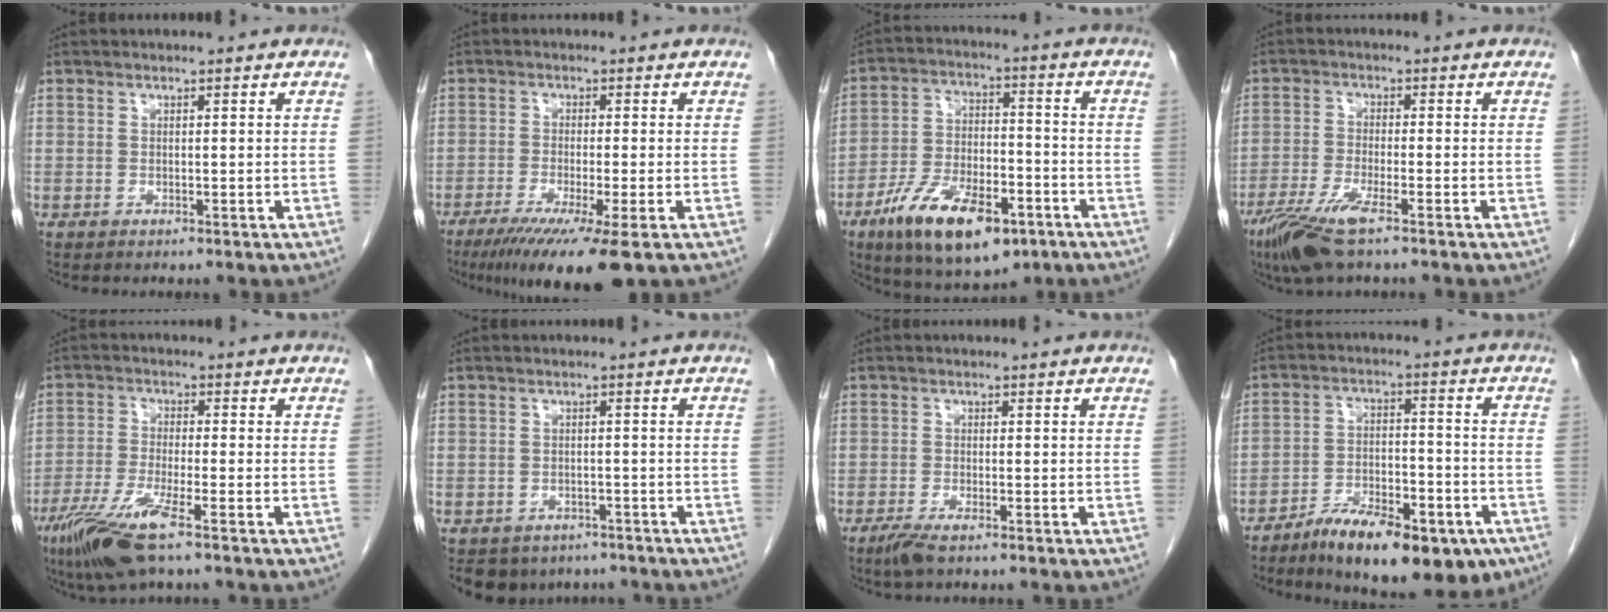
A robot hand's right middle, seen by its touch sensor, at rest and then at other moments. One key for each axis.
{"total": 10.2, "fx": -6.4, "fy": -0.1, "fz": 7.9, "tx": -0.121, "ty": -0.028, "tz": -0.101}
{"total": 15.2, "fx": -8.3, "fy": 6.2, "fz": 11.1, "tx": -0.195, "ty": -0.008, "tz": -0.135}
{"total": 7.1, "fx": -4.7, "fy": 0.8, "fz": 5.3, "tx": -0.111, "ty": -0.017, "tz": -0.089}
{"total": 8.6, "fx": -5.3, "fy": 0.5, "fz": 6.8, "tx": -0.142, "ty": -0.022, "tz": -0.101}
{"total": 7.3, "fx": -5.6, "fy": 4.5, "fz": 1.2, "tx": -0.011, "ty": 0.003, "tz": -0.068}
{"total": 2.7, "fx": -1.9, "fy": 0.4, "fz": 1.9, "tx": -0.043, "ty": -0.006, "tz": -0.039}
{"total": 16.8, "fx": -11.1, "fy": 6.2, "fz": 10.9, "tx": -0.134, "ty": 0.012, "tz": -0.173}